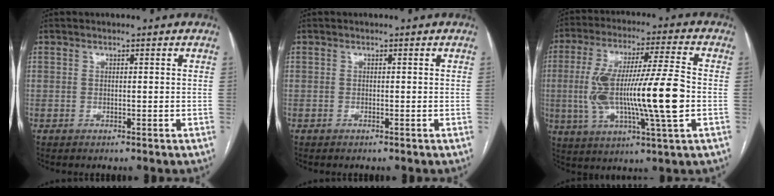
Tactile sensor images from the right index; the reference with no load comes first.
{"total": 0.0}
{"total": 17.8, "force": [-1.9, 1.5, 17.7], "torque": [-0.338, 0.004, -0.032]}